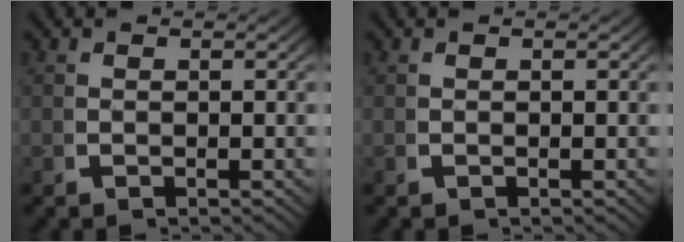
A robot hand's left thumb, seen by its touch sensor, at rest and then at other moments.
{"total": 0.0}